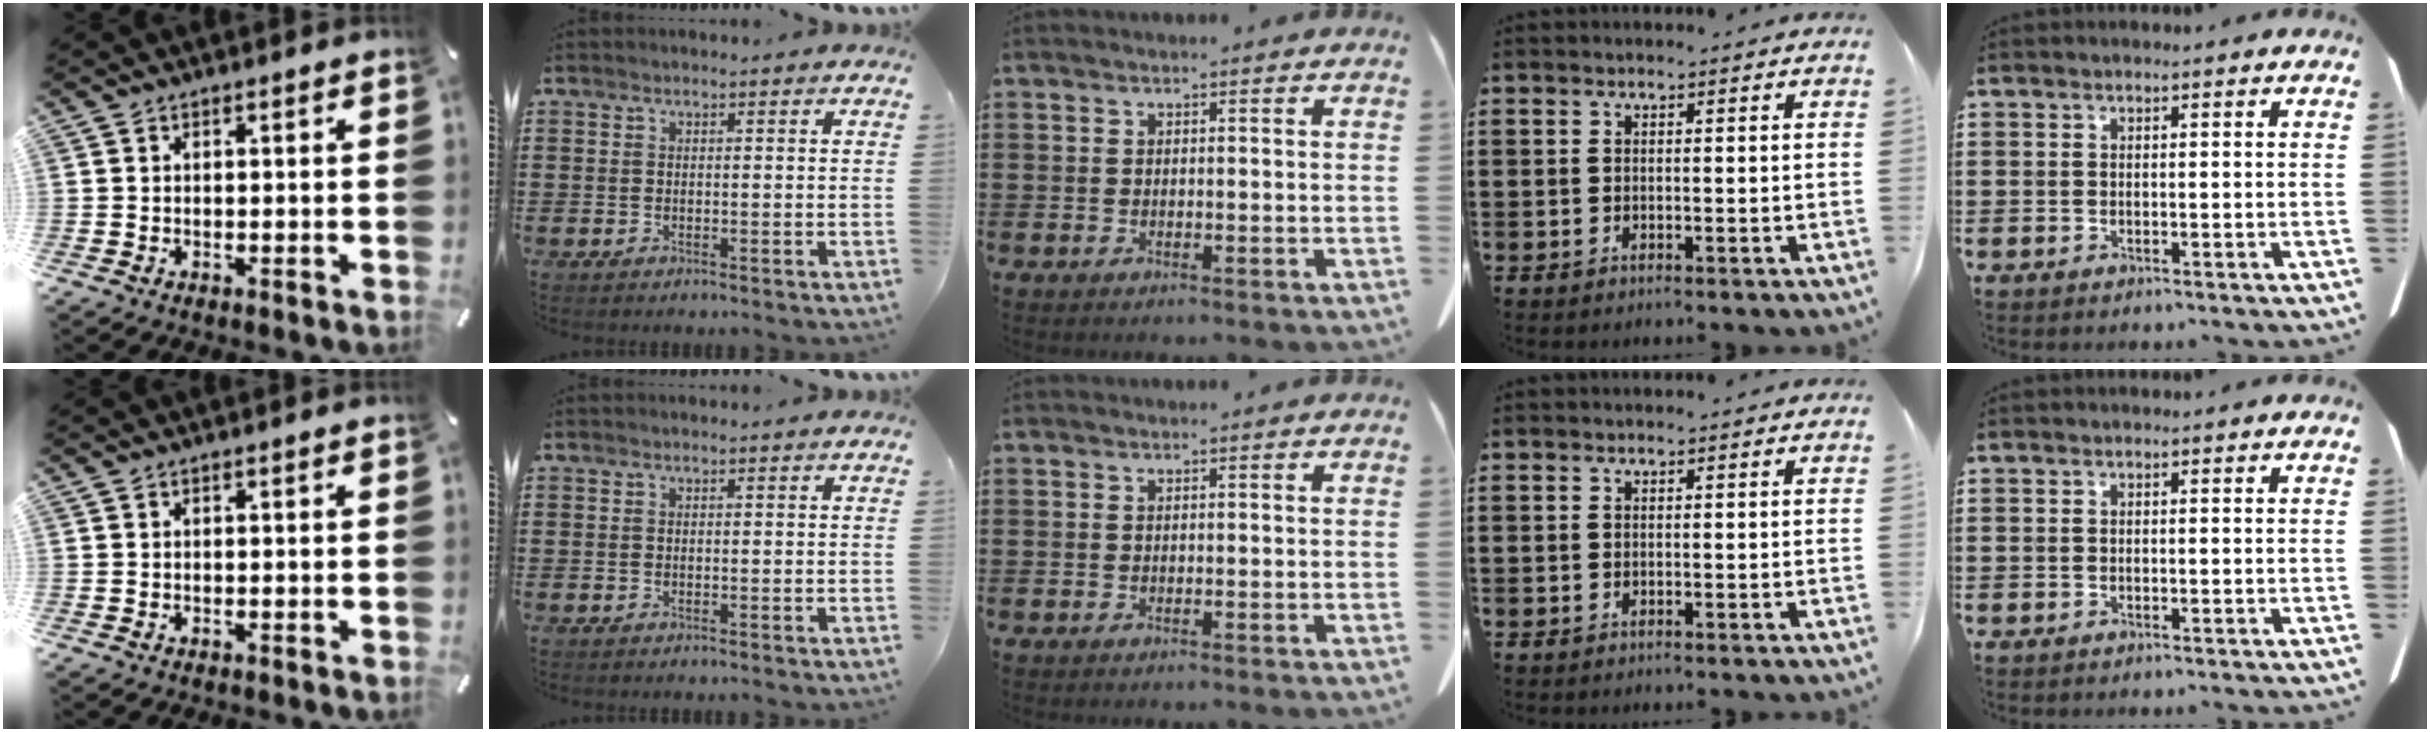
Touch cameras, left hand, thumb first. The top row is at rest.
{}